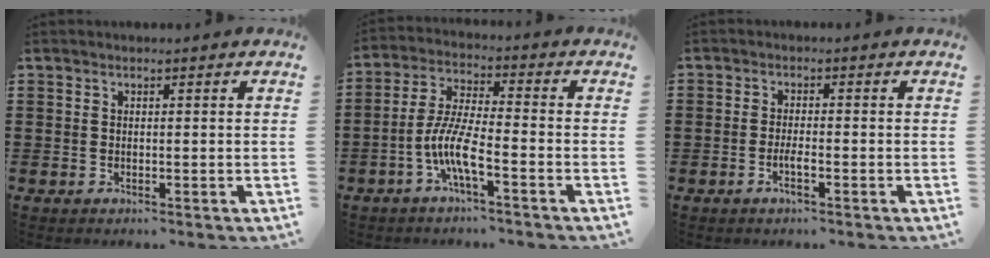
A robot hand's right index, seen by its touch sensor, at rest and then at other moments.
{"total": 7.6, "force": [-3.5, 1.1, 6.6], "torque": [-0.158, -0.015, -0.074]}
{"total": 2.1, "force": [-1.0, 0.2, 1.8], "torque": [-0.041, -0.007, -0.018]}